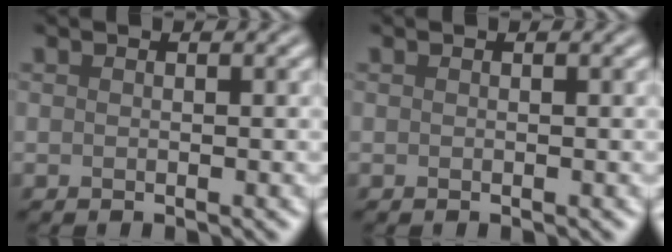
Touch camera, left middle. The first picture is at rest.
{"total": 0.0}